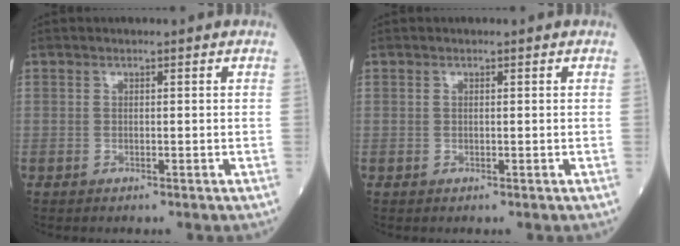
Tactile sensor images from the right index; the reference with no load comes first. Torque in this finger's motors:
{"motor_torque": [0.10, -0.05, -0.03, -0.01]}